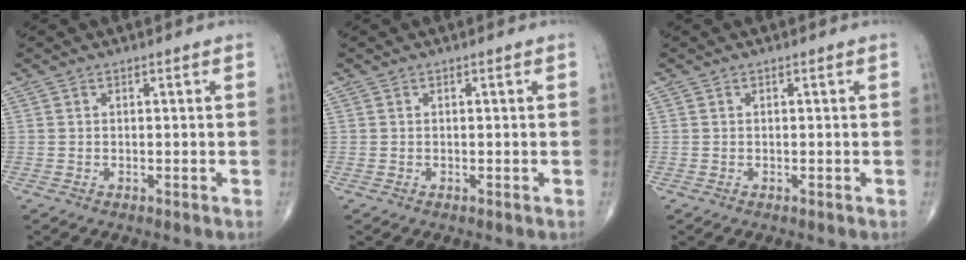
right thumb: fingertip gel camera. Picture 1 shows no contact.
{"total": 0.0}
{"total": 0.0}